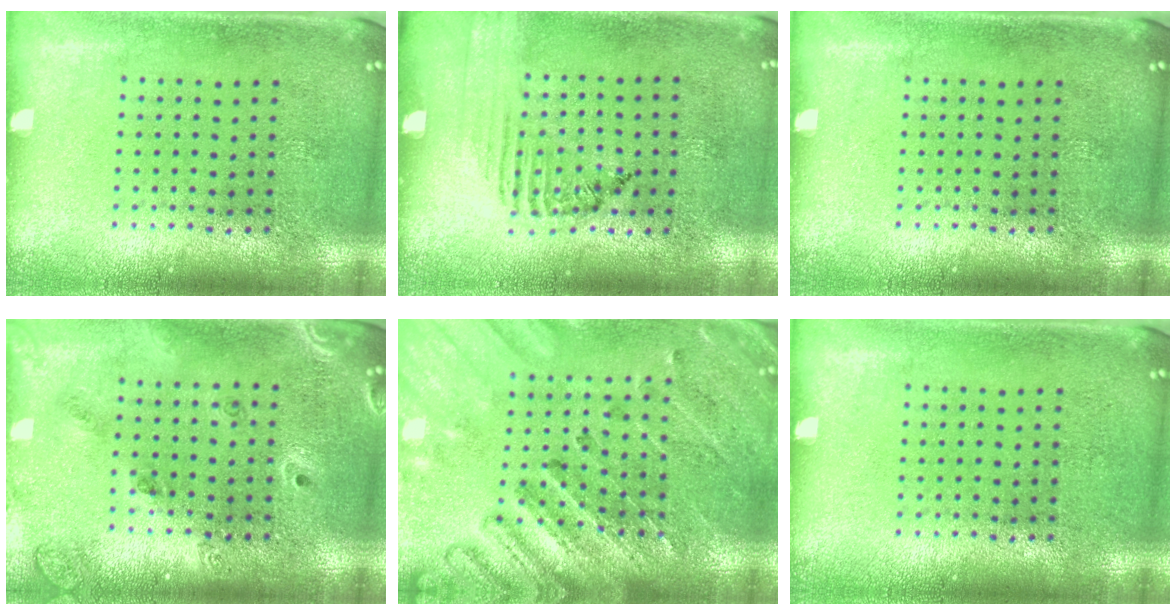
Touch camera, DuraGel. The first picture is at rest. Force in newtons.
{"total": 1.5, "press": 1.1, "slide": 1.0}
{"total": 0.0}
{"total": 1.5, "press": 1.4, "slide": 0.6}
{"total": 2.6, "press": 2.6, "slide": 0.4}
{"total": 0.0}